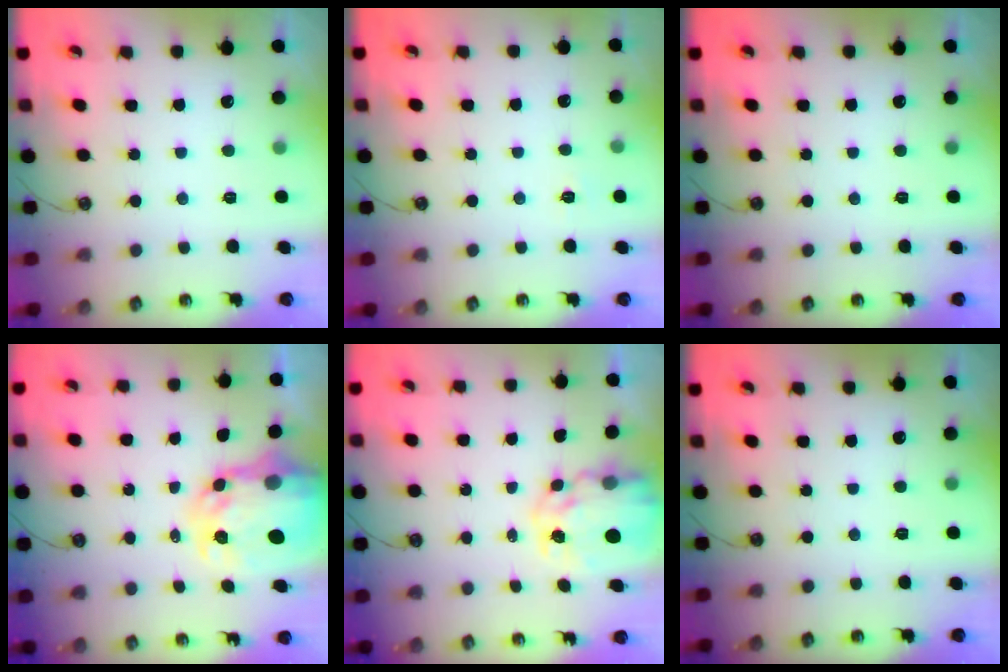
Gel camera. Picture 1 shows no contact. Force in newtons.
{"total": 2.7, "press": 2.7, "slide": 0.4}
{"total": 0.0}
{"total": 9.7, "press": 9.6, "slide": 0.9}
{"total": 9.3, "press": 9.3, "slide": 0.8}
{"total": 0.0}